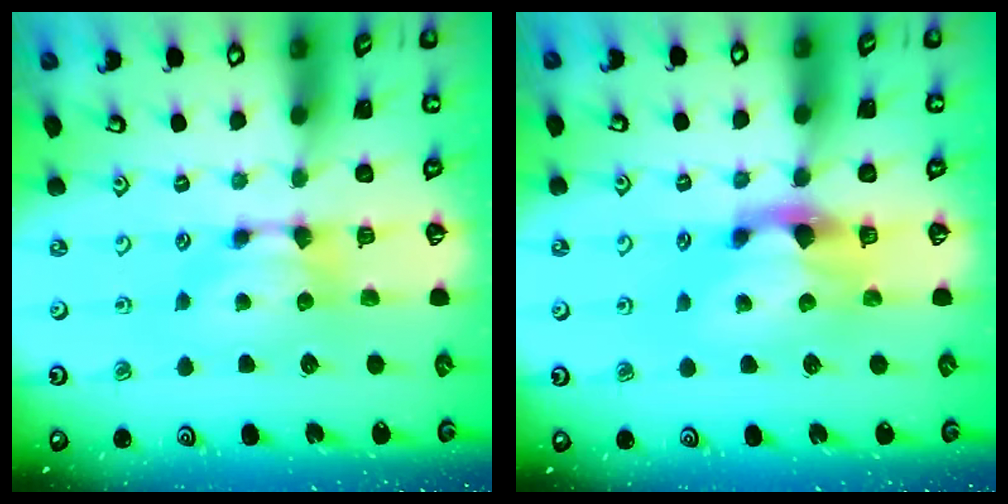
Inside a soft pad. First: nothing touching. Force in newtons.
{"total": 3.0, "press": 2.7, "slide": 1.3}